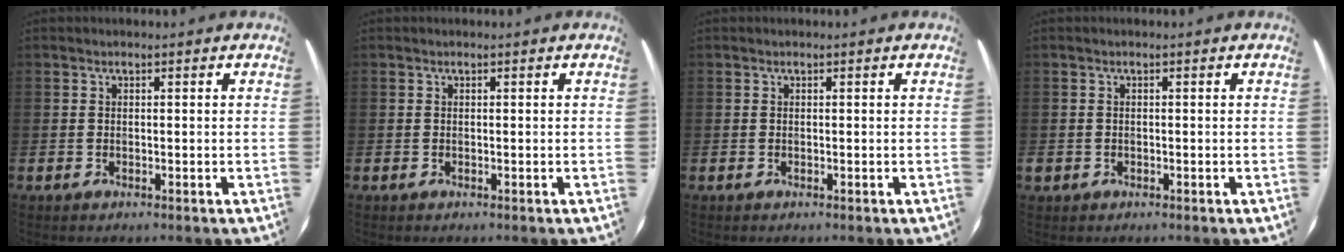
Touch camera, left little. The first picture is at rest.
{"total": 0.0}
{"total": 0.0}
{"total": 0.7, "force": [-0.2, 0.6, 0.1], "torque": [-0.004, 0.007, -0.006]}